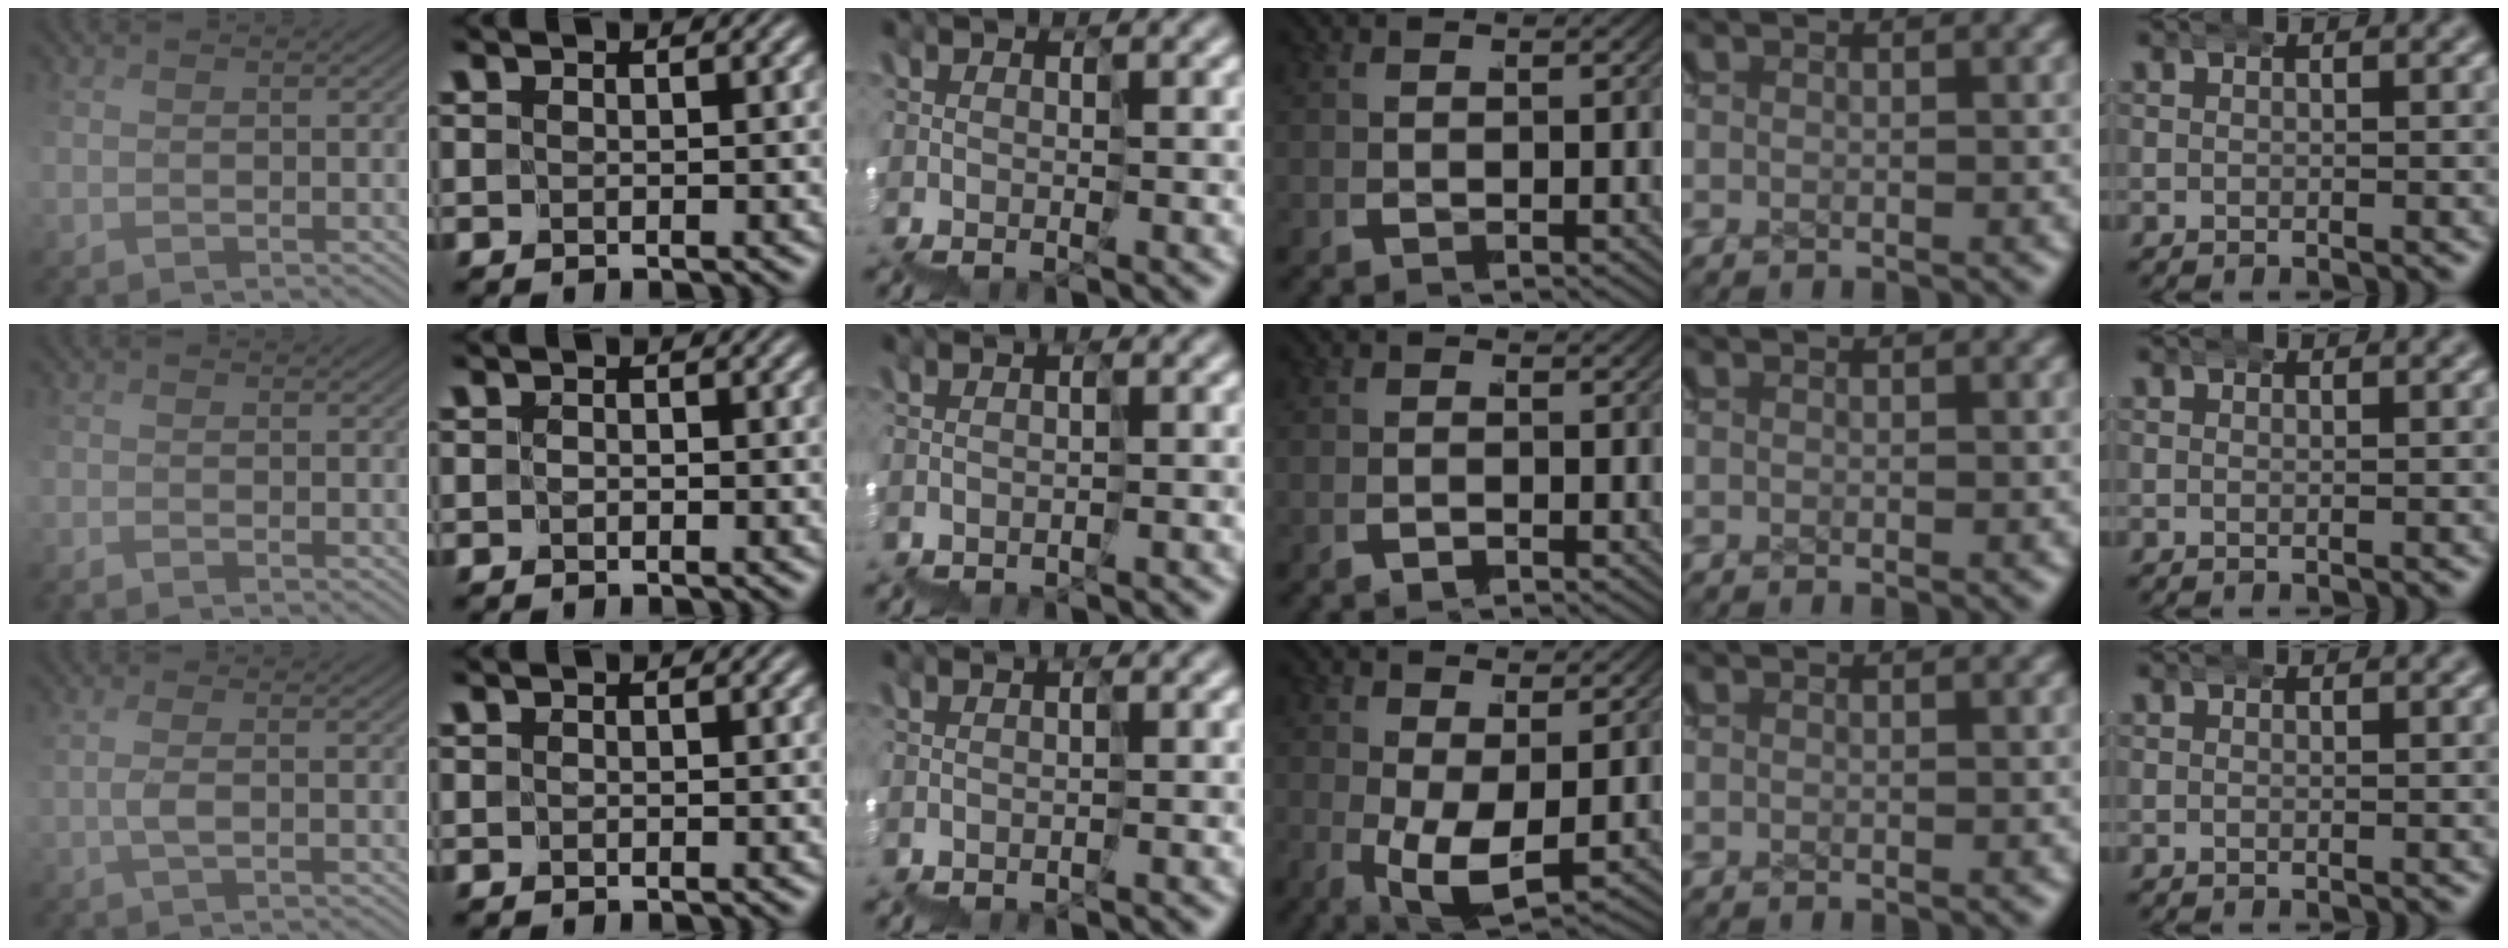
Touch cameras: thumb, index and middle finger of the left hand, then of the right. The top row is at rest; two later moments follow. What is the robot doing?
{"motion": "wrap", "object": "ethernet cable"}